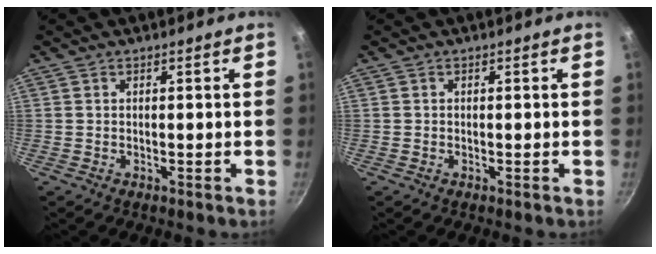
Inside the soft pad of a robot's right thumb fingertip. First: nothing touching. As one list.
[{"total": 0.0}]